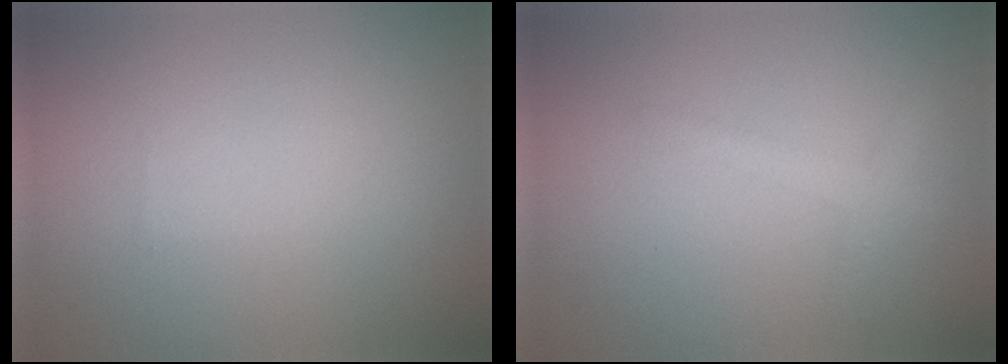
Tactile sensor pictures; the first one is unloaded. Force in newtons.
{"total": 1.7, "press": 1.7, "slide": 0.1}